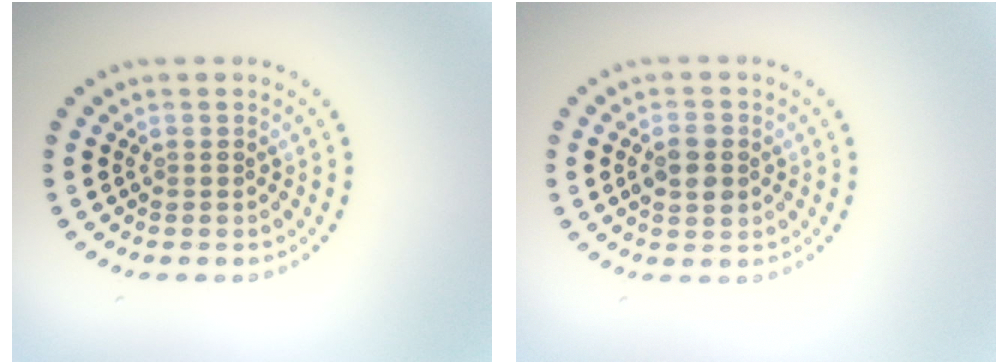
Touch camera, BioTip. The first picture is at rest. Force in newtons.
{"total": 2.7, "press": 2.7, "slide": 0.1}